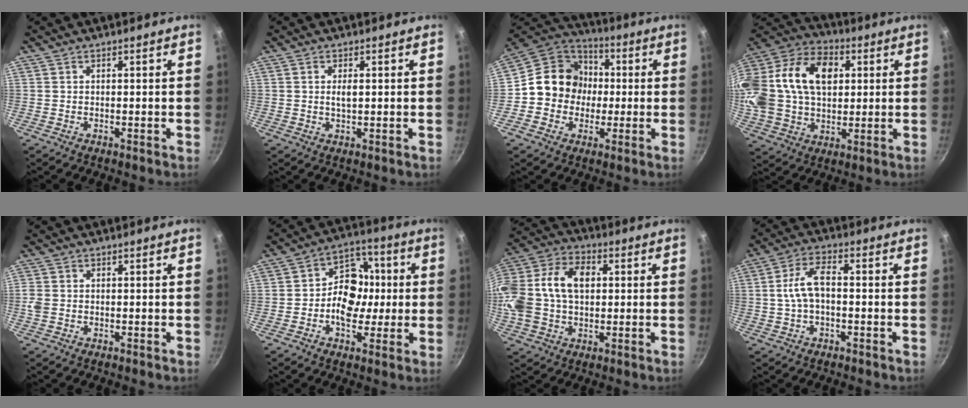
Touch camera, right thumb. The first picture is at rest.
{"total": 2.1, "force": [0.3, 0.8, 1.9], "torque": [-0.033, 0.000, 0.007]}
{"total": 13.5, "force": [-0.4, 12.2, 5.7], "torque": [-0.055, 0.031, -0.024]}
{"total": 26.5, "force": [5.5, 18.4, 18.2], "torque": [-0.363, 0.029, 0.087]}
{"total": 1.8, "force": [-0.4, 1.5, 1.0], "torque": [-0.022, 0.001, -0.009]}
{"total": 12.1, "force": [-0.3, 9.1, 7.9], "torque": [-0.077, 0.019, -0.023]}
{"total": 19.8, "force": [1.8, 13.8, 14.0], "torque": [-0.279, 0.040, 0.022]}
{"total": 7.1, "force": [-0.4, 3.7, 6.0], "torque": [-0.114, 0.028, -0.012]}